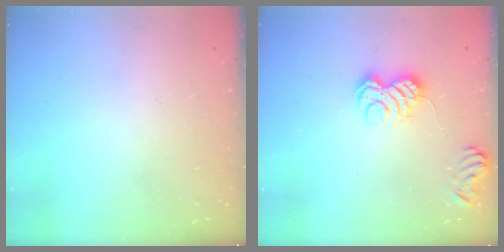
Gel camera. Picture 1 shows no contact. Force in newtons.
{"total": 6.4, "press": 6.3, "slide": 1.4}